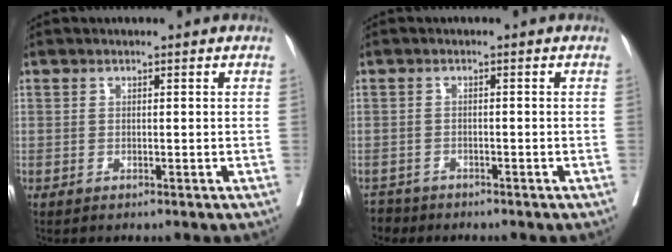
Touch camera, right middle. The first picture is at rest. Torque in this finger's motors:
{"motor_torque": [0.29, -0.36, 0.05, 0.01]}